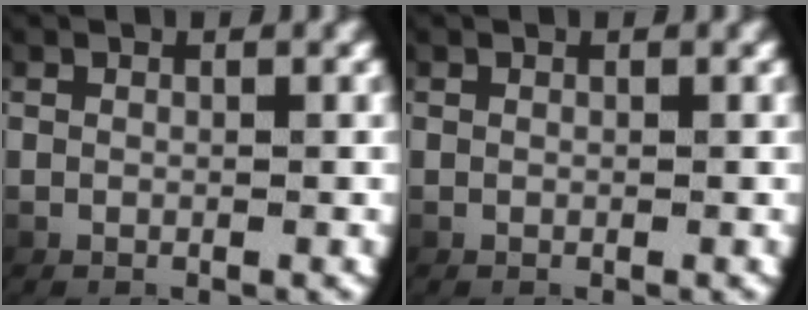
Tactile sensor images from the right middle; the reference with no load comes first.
{"total": 0.0}